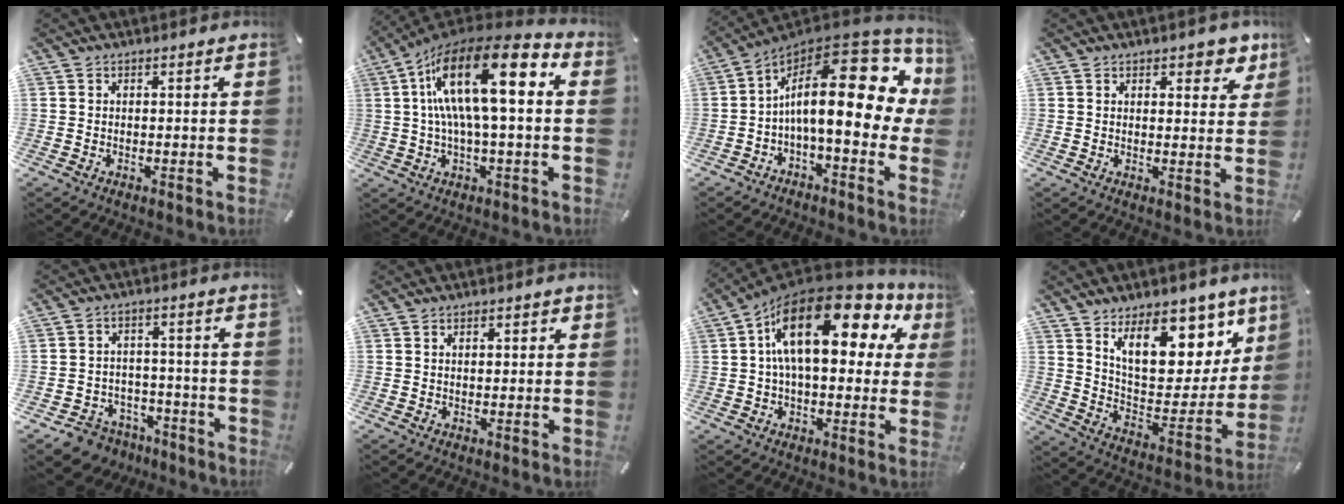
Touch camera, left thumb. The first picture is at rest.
{"total": 20.7, "force": [4.5, 7.3, 18.9], "torque": [-0.340, -0.023, 0.068]}
{"total": 23.2, "force": [3.7, 10.1, 20.5], "torque": [-0.344, -0.050, 0.064]}
{"total": 5.5, "force": [3.7, 3.0, 2.7], "torque": [-0.014, -0.022, 0.059]}
{"total": 6.5, "force": [-4.6, 4.4, 1.2], "torque": [-0.017, 0.031, -0.085]}
{"total": 1.8, "force": [0.5, 1.1, 1.4], "torque": [-0.021, 0.004, 0.005]}
{"total": 21.1, "force": [7.5, 9.8, 17.2], "torque": [-0.290, -0.037, 0.116]}
{"total": 18.3, "force": [12.1, 9.6, 9.8], "torque": [-0.147, -0.085, 0.212]}